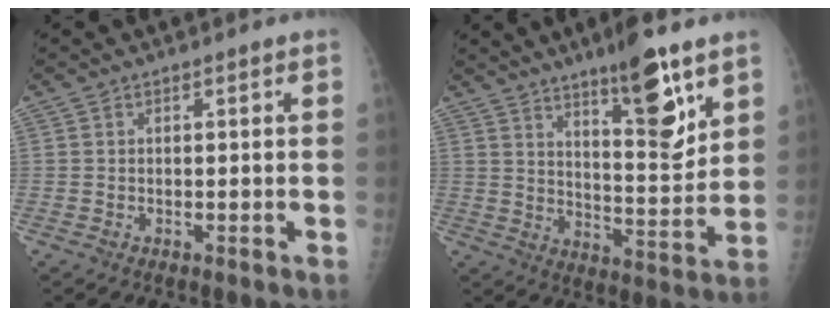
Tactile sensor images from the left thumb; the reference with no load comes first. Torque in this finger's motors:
{"motor_torque": [0.36, 0.21, 0.04, -0.23, 0.10]}